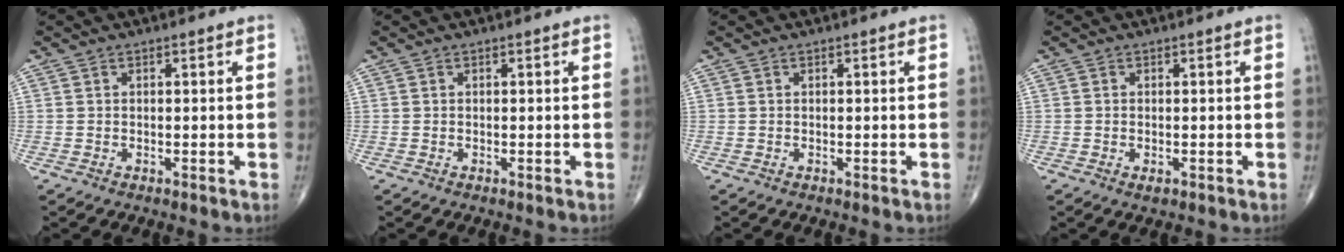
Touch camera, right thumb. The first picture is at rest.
{"total": 0.0}
{"total": 0.0}
{"total": 1.0, "force": [-0.4, 0.5, 0.8], "torque": [-0.012, -0.002, -0.005]}